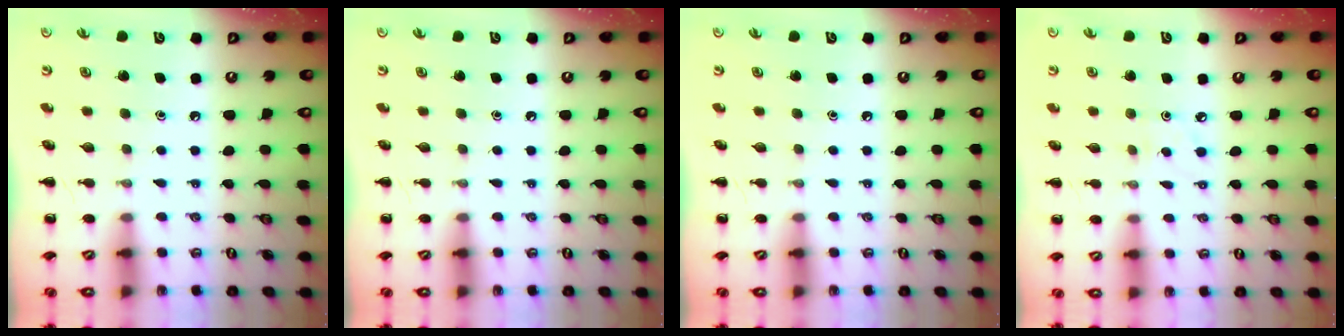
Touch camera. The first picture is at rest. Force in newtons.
{"total": 0.0}
{"total": 0.0}
{"total": 2.7, "press": 2.5, "slide": 0.9}